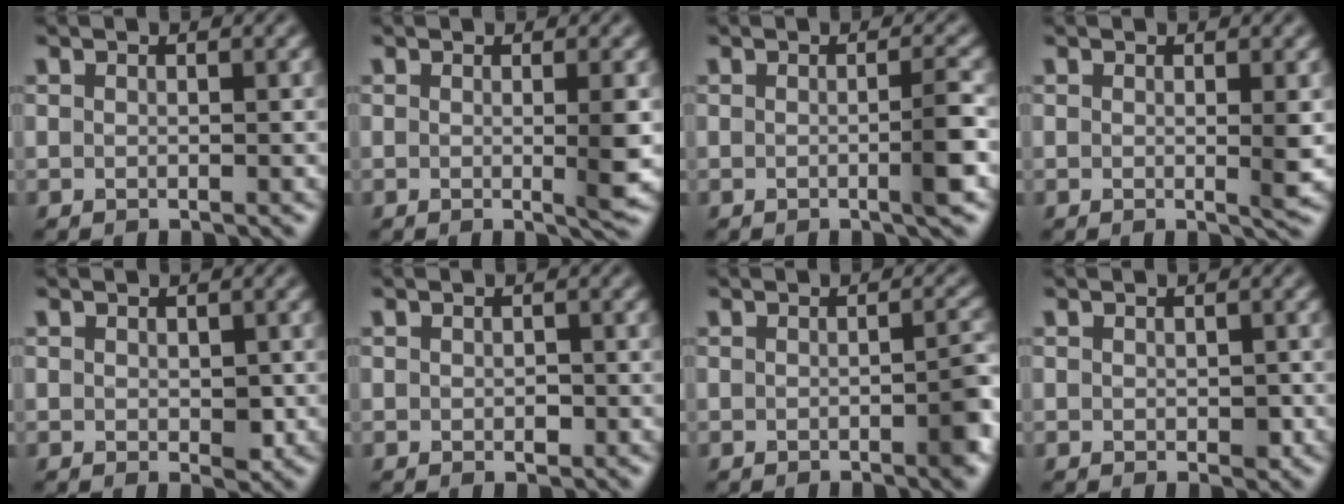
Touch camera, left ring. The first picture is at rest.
{"total": 2.6, "force": [-0.1, 0.4, 2.6], "torque": [-0.034, -0.008, -0.005]}
{"total": 2.6, "force": [-0.4, 0.3, 2.5], "torque": [-0.037, -0.003, -0.012]}
{"total": 1.6, "force": [0.1, 0.2, 1.6], "torque": [-0.022, -0.007, -0.004]}
{"total": 1.4, "force": [0.0, 0.8, 1.1], "torque": [-0.013, -0.005, 0.004]}
{"total": 0.8, "force": [-0.1, 0.5, 0.6], "torque": [-0.008, -0.003, -0.001]}
{"total": 2.8, "force": [-1.0, 0.6, 2.6], "torque": [-0.030, 0.003, -0.016]}
{"total": 1.1, "force": [-0.1, 0.7, 0.8], "torque": [-0.009, -0.004, 0.000]}